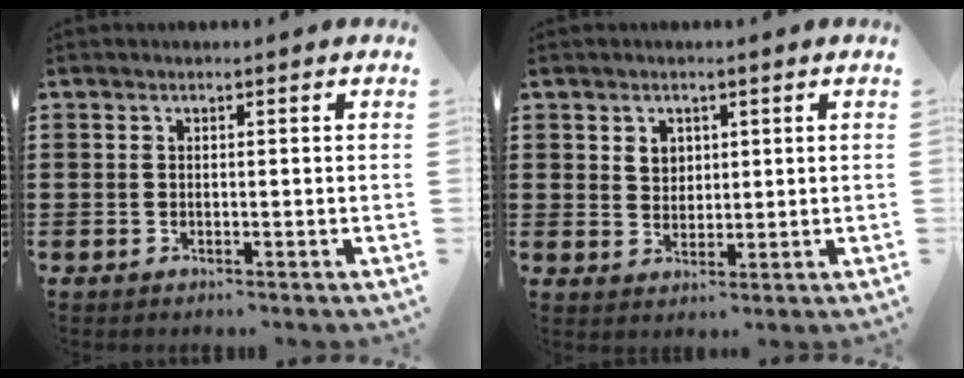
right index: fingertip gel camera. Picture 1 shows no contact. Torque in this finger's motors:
{"motor_torque": [0.07, -0.03, 0.06, 0.03]}